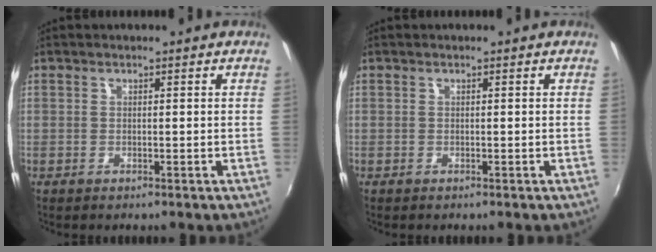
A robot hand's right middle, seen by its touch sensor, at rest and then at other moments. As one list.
[{"total": 0.0}]